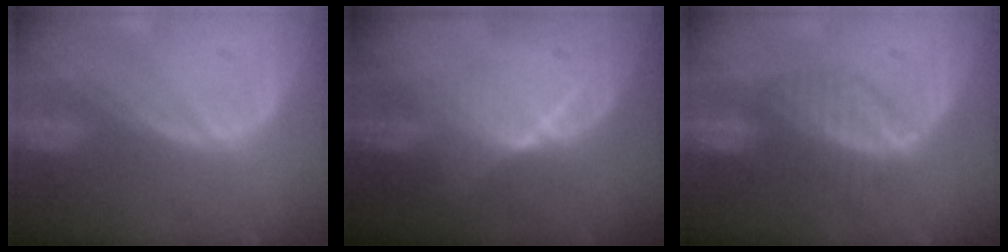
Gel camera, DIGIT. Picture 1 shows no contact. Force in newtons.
{"total": 6.2, "press": 5.4, "slide": 3.0}
{"total": 6.9, "press": 6.0, "slide": 3.5}